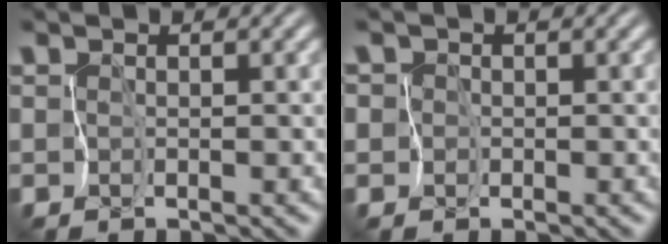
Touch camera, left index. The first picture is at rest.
{"total": 3.3, "force": [-0.1, 3.2, 0.8], "torque": [-0.017, 0.018, -0.037]}